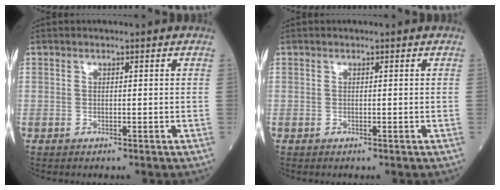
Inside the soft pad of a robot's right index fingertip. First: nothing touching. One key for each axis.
{"total": 0.0}